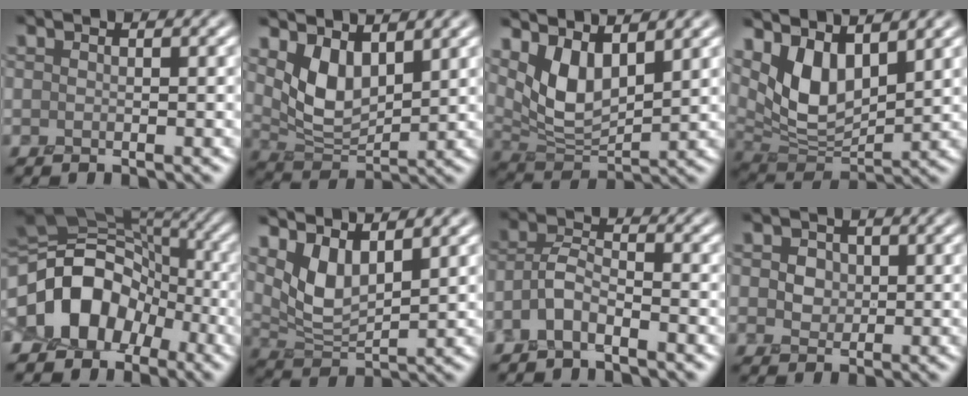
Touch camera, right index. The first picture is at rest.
{"total": 4.4, "force": [2.3, 2.1, 3.1], "torque": [-0.073, -0.014, 0.051]}
{"total": 5.7, "force": [3.0, 2.4, 4.2], "torque": [-0.090, -0.013, 0.064]}
{"total": 6.4, "force": [3.3, 2.9, 4.7], "torque": [-0.099, -0.011, 0.065]}
{"total": 11.8, "force": [-3.5, 8.5, 7.4], "torque": [-0.136, -0.005, -0.058]}
{"total": 4.5, "force": [2.7, 1.6, 3.3], "torque": [-0.077, -0.012, 0.060]}
{"total": 2.5, "force": [-1.8, 0.7, 1.5], "torque": [-0.035, 0.008, -0.040]}
{"total": 3.2, "force": [1.2, 2.5, 1.5], "torque": [-0.025, 0.011, 0.015]}